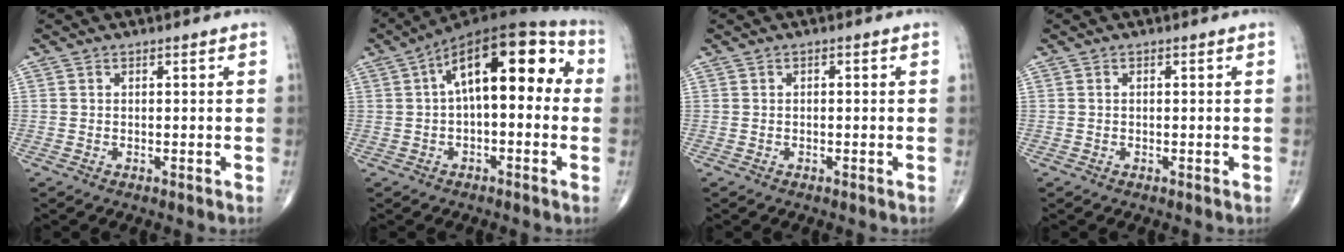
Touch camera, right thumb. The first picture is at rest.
{"total": 17.9, "force": [2.8, 8.1, 15.7], "torque": [-0.208, 0.046, 0.030]}
{"total": 0.6, "force": [0.0, 0.3, 0.5], "torque": [-0.002, 0.002, -0.003]}
{"total": 0.0}